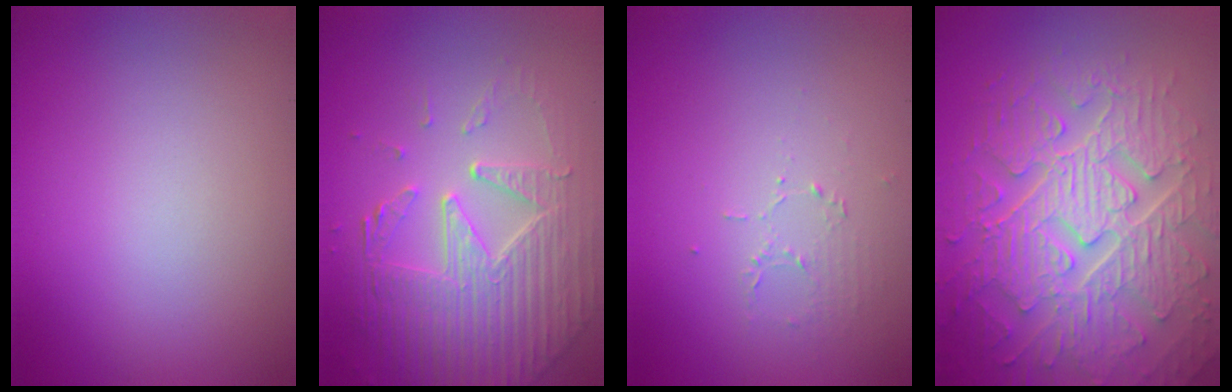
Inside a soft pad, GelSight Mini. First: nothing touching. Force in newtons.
{"total": 6.7, "press": 5.1, "slide": 4.4}
{"total": 1.0, "press": 0.5, "slide": 0.9}
{"total": 9.2, "press": 6.8, "slide": 6.2}